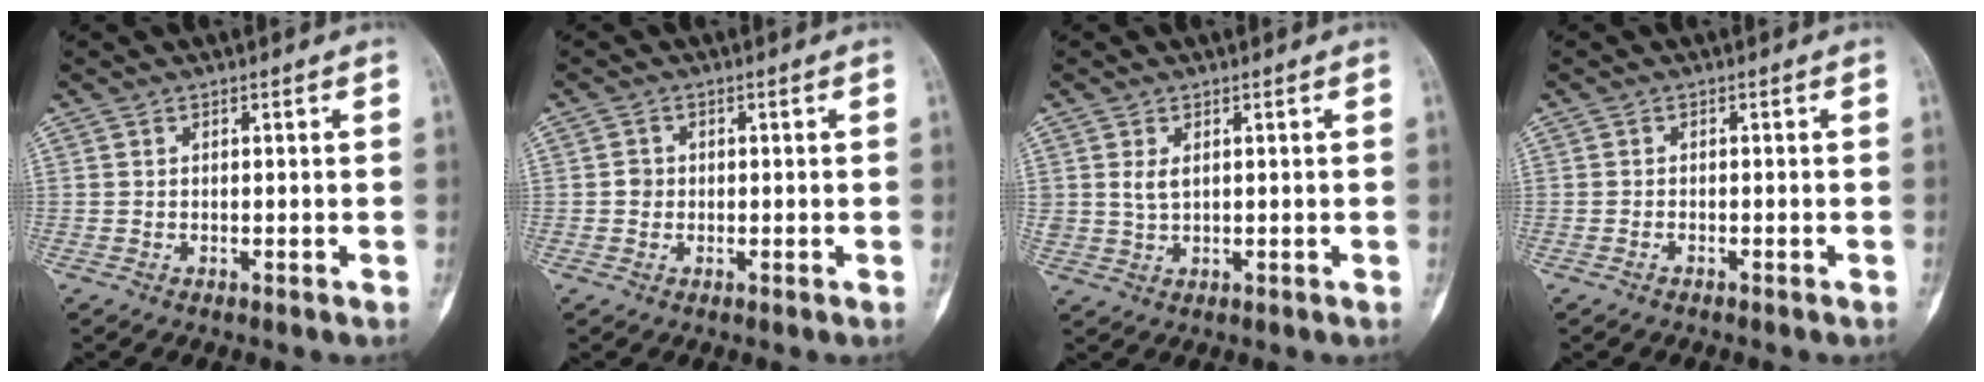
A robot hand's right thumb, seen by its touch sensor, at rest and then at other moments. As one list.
[{"total": 1.5, "force": [-0.1, 1.4, 0.5], "torque": [0.001, 0.003, -0.004]}, {"total": 2.2, "force": [0.6, 1.2, 1.7], "torque": [-0.033, -0.002, 0.016]}, {"total": 0.7, "force": [-0.6, 0.2, 0.3], "torque": [-0.010, 0.004, -0.006]}]